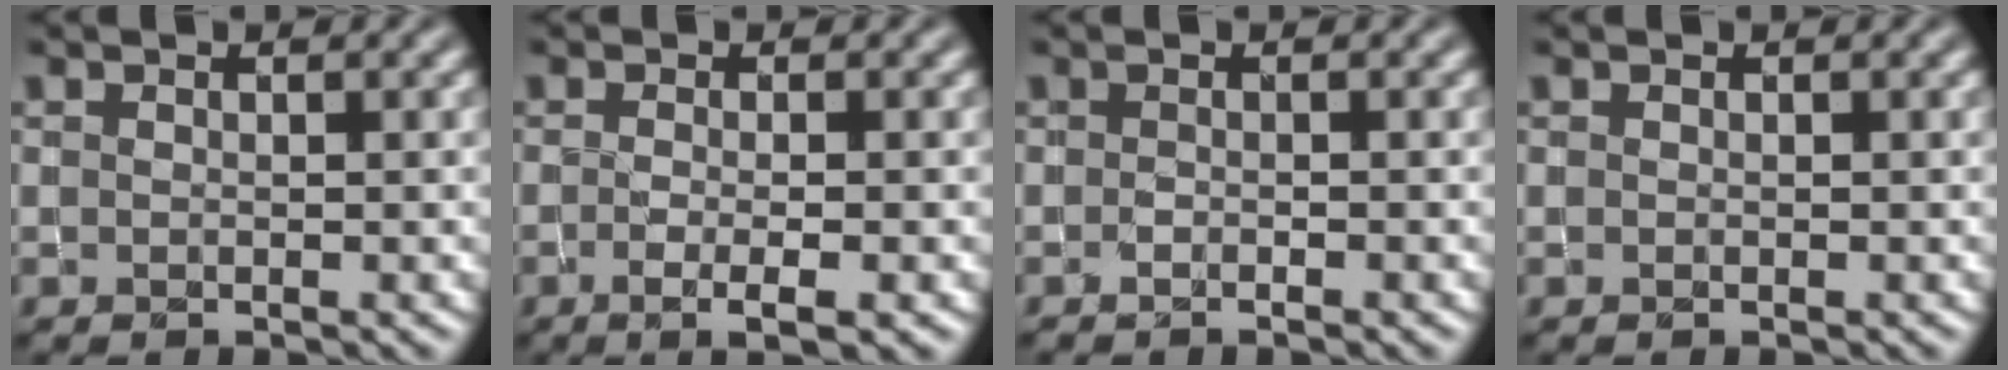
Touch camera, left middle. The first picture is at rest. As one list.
[{"total": 2.5, "force": [-0.8, 0.7, 2.3], "torque": [-0.039, -0.005, -0.013]}, {"total": 0.5, "force": [-0.5, 0.1, 0.1], "torque": [-0.005, -0.001, -0.009]}, {"total": 0.0}]